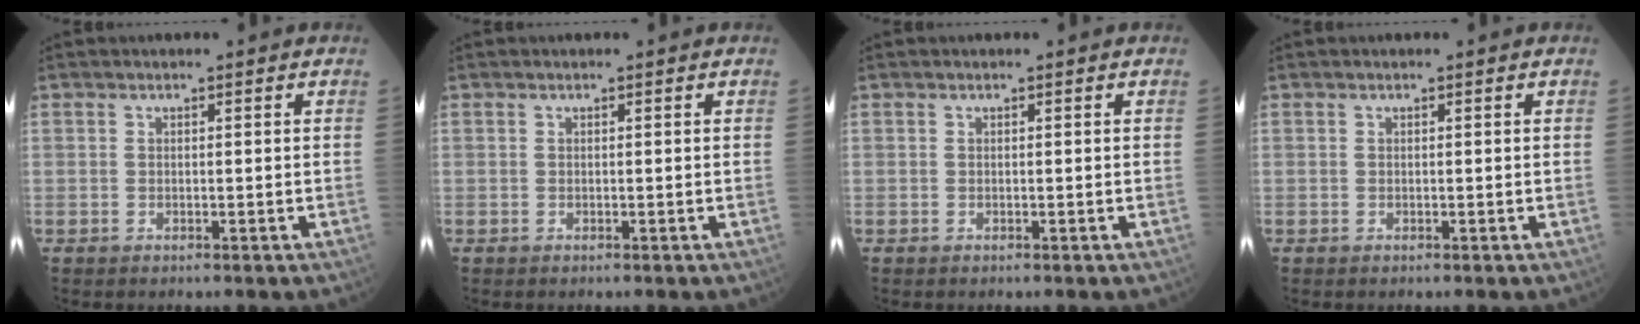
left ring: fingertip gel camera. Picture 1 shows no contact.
{"total": 0.0}
{"total": 0.0}
{"total": 0.0}